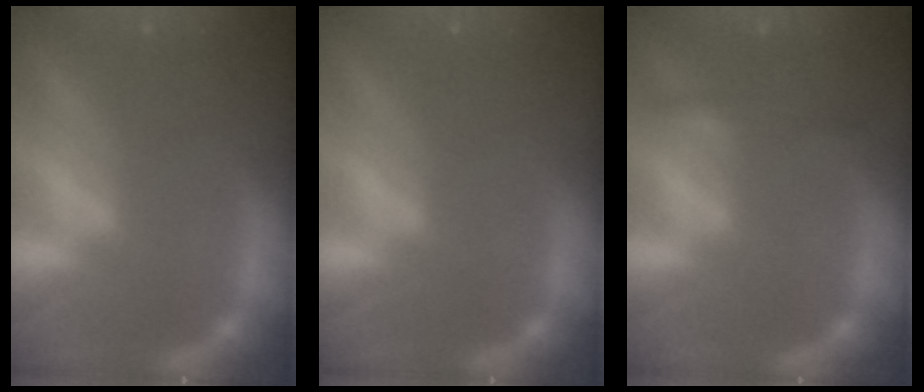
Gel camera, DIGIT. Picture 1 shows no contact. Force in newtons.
{"total": 0.0}
{"total": 1.9}